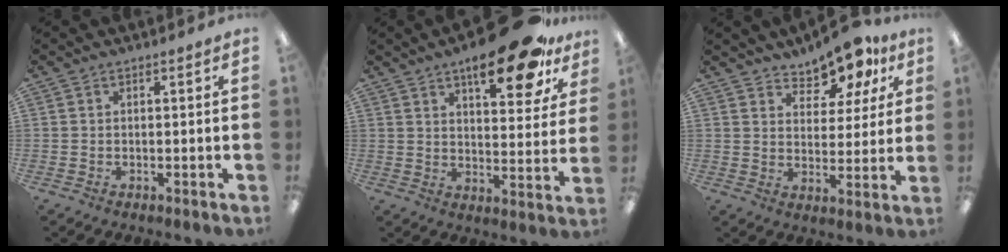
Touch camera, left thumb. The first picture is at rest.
{"total": 17.2, "force": [11.3, 5.9, 11.5], "torque": [-0.152, -0.065, 0.179]}
{"total": 10.6, "force": [9.1, 4.2, 3.5], "torque": [-0.056, -0.065, 0.168]}